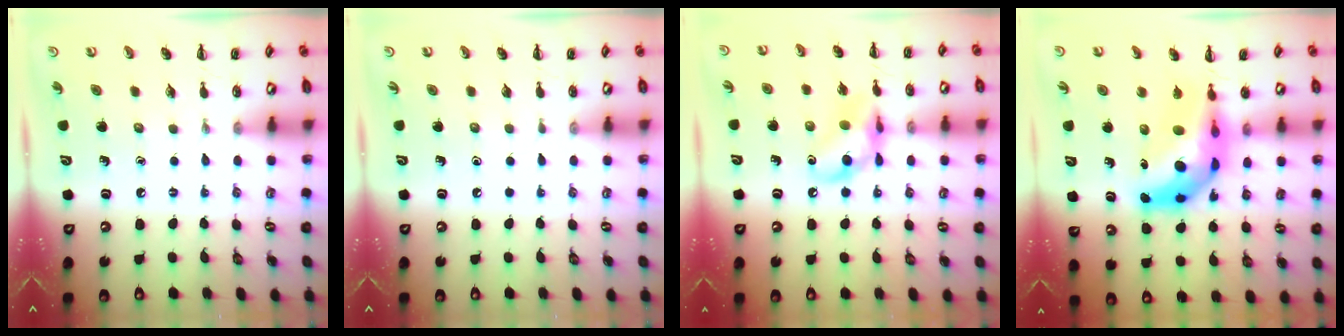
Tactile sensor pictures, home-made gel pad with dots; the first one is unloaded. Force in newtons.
{"total": 0.0}
{"total": 13.1, "press": 13.0, "slide": 2.0}
{"total": 11.2, "press": 10.5, "slide": 3.8}